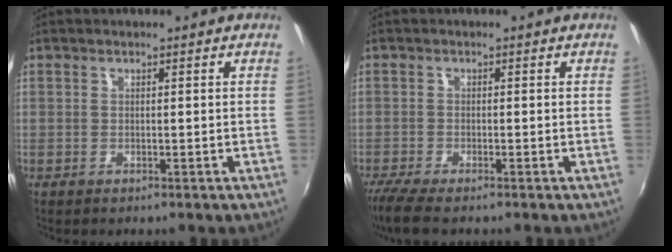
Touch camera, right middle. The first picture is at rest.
{"total": 5.4, "force": [-4.2, 0.6, 3.3], "torque": [-0.082, -0.026, -0.080]}